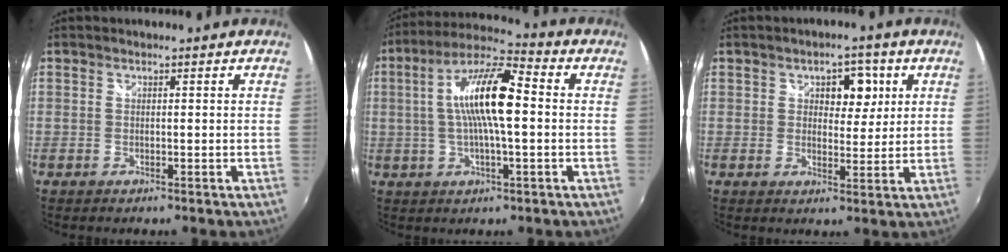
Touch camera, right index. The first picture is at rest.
{"total": 14.1, "force": [1.0, 3.3, 13.7], "torque": [-0.254, 0.017, 0.009]}
{"total": 5.4, "force": [1.8, 3.7, 3.5], "torque": [-0.043, 0.008, 0.027]}